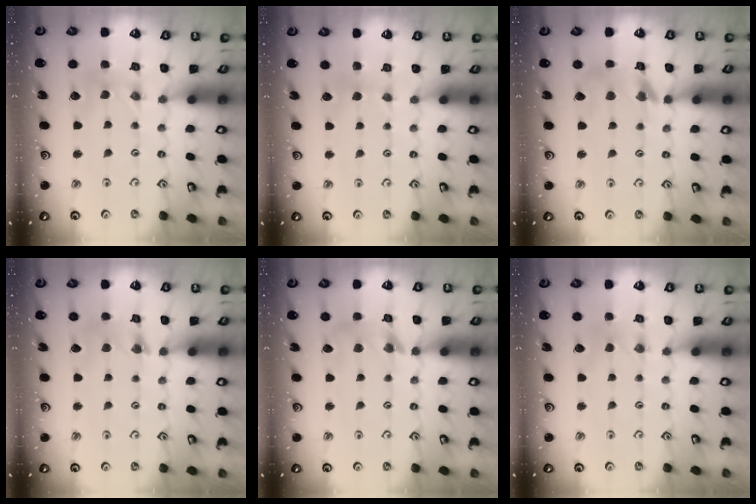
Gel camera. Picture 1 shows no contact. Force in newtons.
{"total": 1.9, "press": 1.9, "slide": 0.3}
{"total": 9.4, "press": 9.3, "slide": 1.2}
{"total": 3.8, "press": 3.7, "slide": 0.3}
{"total": 8.5, "press": 8.4, "slide": 1.0}
{"total": 0.9, "press": 0.9, "slide": 0.2}